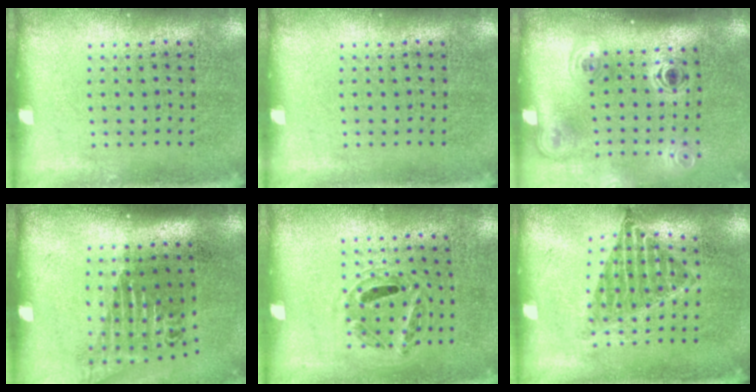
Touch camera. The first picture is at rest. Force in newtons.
{"total": 0.0}
{"total": 2.0, "press": 1.3, "slide": 1.5}
{"total": 1.7, "press": 1.3, "slide": 1.2}
{"total": 1.1, "press": 0.7, "slide": 0.9}
{"total": 0.9, "press": 0.8, "slide": 0.4}